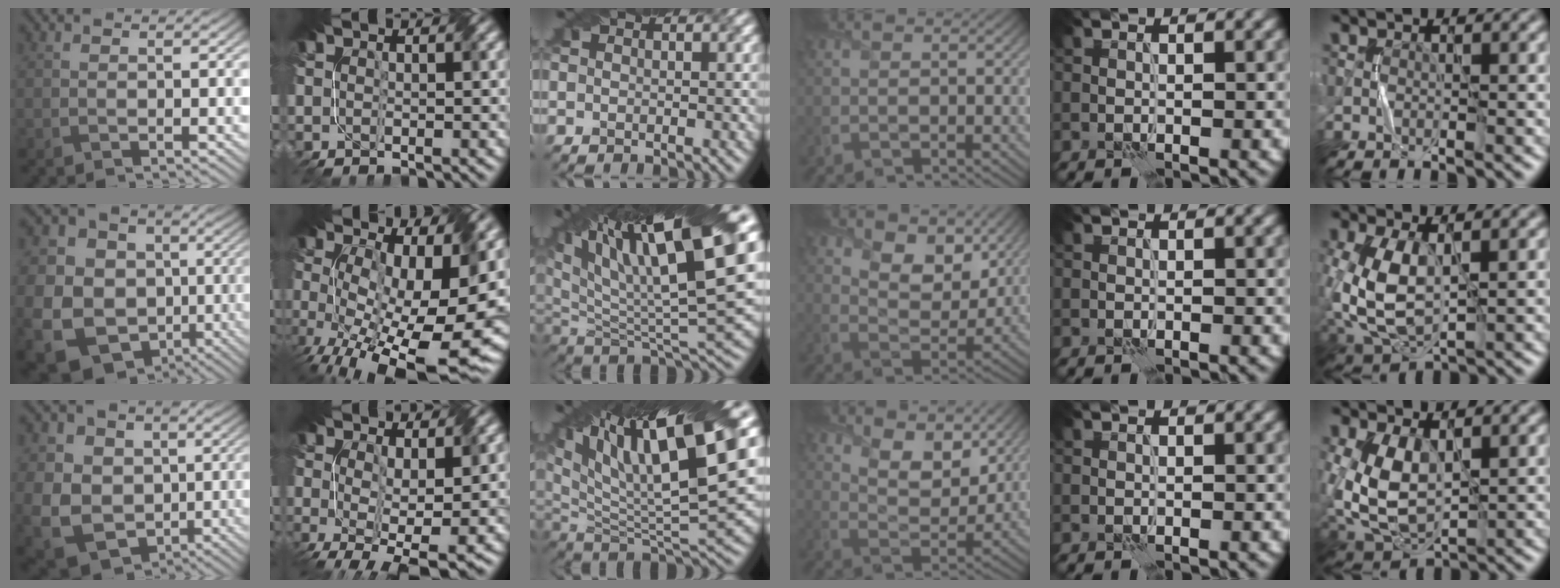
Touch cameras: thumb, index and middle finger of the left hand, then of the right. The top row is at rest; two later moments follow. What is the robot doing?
{"motion": "fold", "object": "netting"}